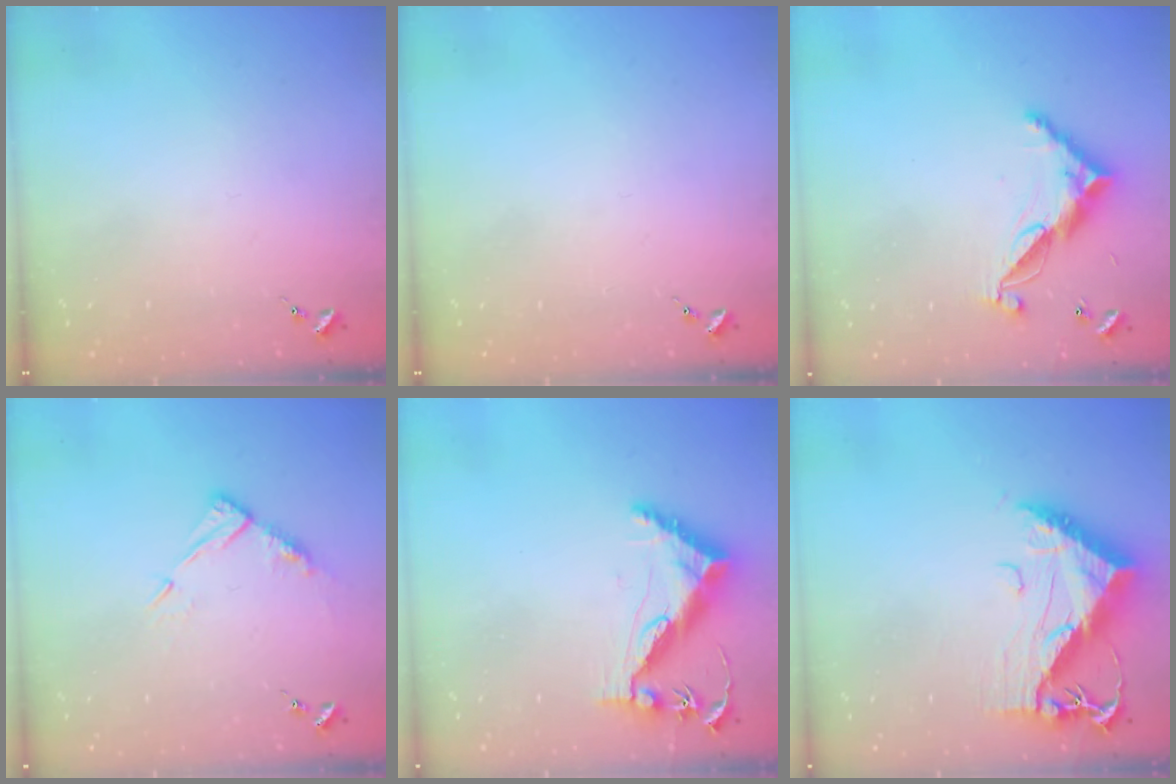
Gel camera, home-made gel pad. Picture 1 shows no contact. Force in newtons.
{"total": 0.0}
{"total": 11.6, "press": 11.6, "slide": 0.4}
{"total": 9.0, "press": 9.0, "slide": 0.8}
{"total": 12.8, "press": 12.8, "slide": 0.8}
{"total": 14.0, "press": 14.0, "slide": 1.3}